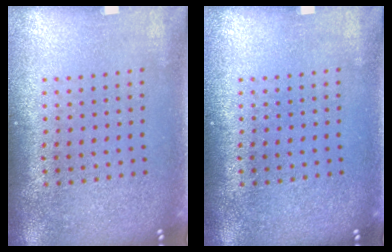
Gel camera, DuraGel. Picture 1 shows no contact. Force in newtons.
{"total": 0.0}